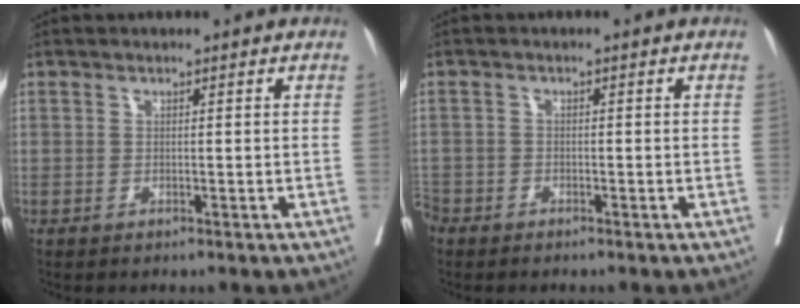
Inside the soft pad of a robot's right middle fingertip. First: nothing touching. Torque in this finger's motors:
{"motor_torque": [1.06, -1.08, 0.33, 0.17]}